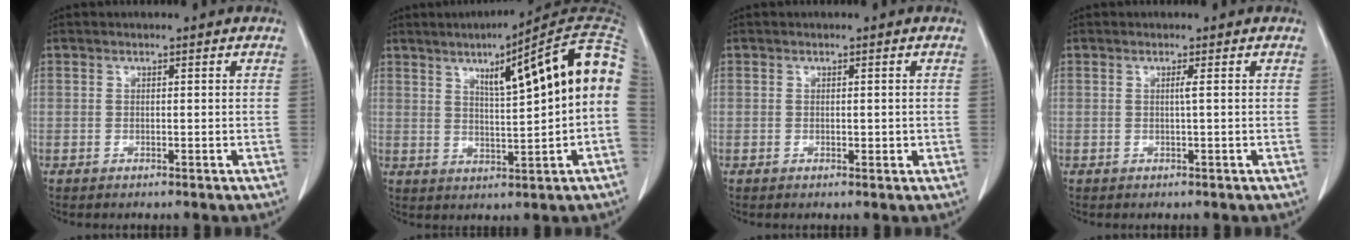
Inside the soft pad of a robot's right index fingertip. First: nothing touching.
{"total": 15.5, "force": [3.6, 0.9, 15.1], "torque": [-0.208, 0.031, 0.044]}
{"total": 0.9, "force": [0.0, 0.6, 0.7], "torque": [-0.008, -0.001, 0.002]}
{"total": 0.7, "force": [0.1, -0.3, 0.7], "torque": [-0.010, -0.001, 0.001]}